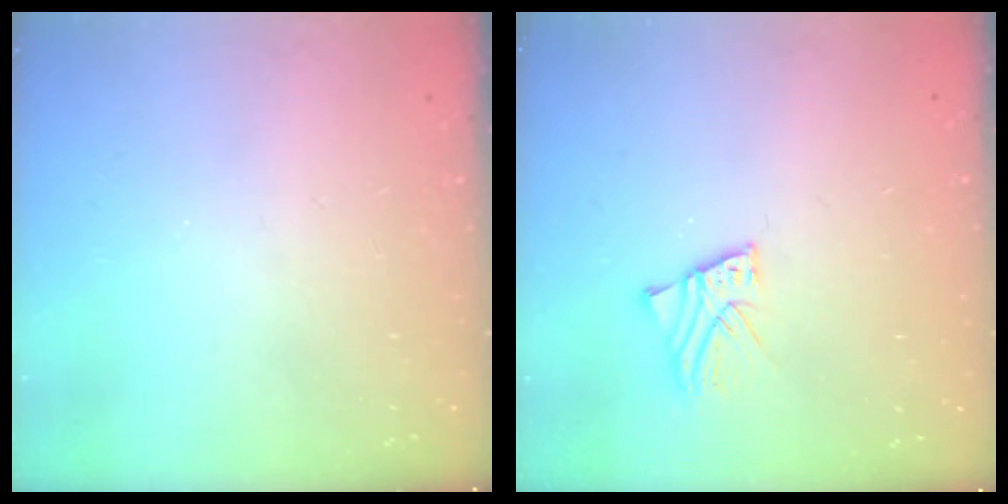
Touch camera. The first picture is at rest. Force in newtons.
{"total": 2.4, "press": 2.4, "slide": 0.2}